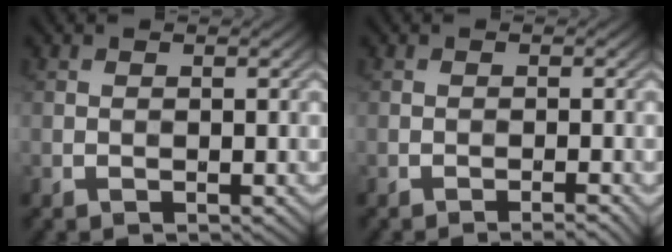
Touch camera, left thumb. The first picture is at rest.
{"total": 1.1, "force": [-0.8, 0.1, 0.8], "torque": [-0.002, 0.005, -0.016]}